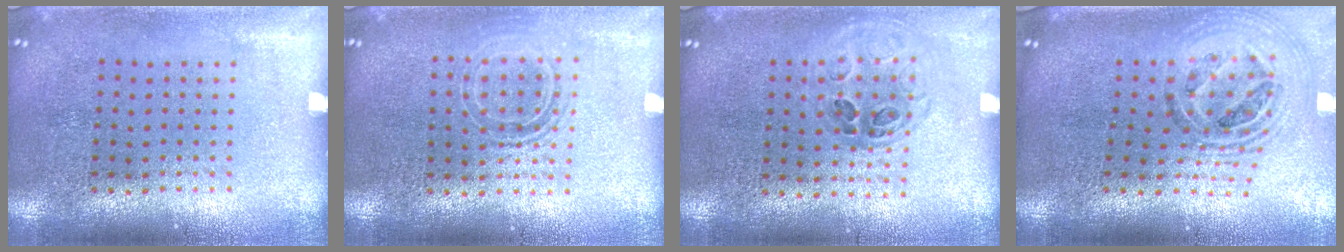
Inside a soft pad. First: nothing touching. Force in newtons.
{"total": 1.5, "press": 1.2, "slide": 0.9}
{"total": 1.1, "press": 1.0, "slide": 0.4}
{"total": 1.7, "press": 1.5, "slide": 0.8}